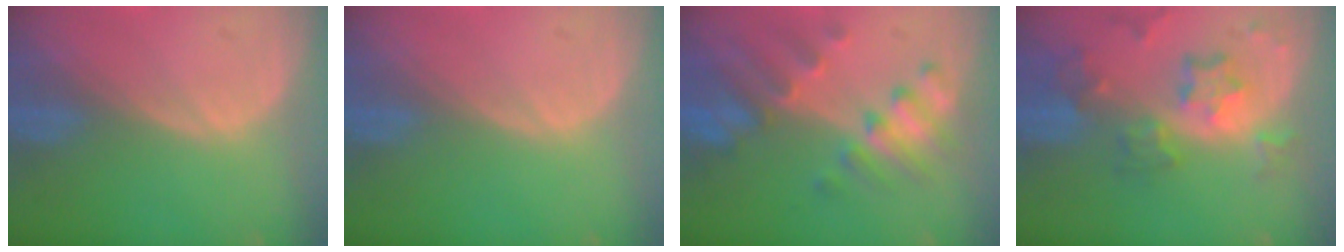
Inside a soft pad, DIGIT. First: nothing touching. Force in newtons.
{"total": 0.0}
{"total": 7.5, "press": 7.5, "slide": 0.5}
{"total": 8.2, "press": 7.2, "slide": 4.0}